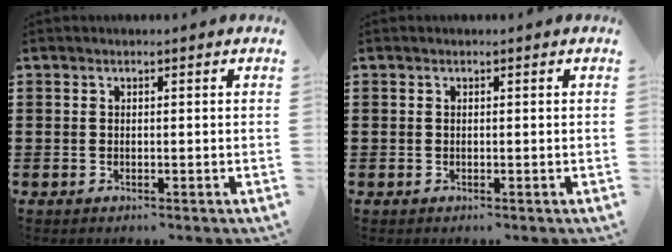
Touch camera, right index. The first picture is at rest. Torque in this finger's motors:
{"motor_torque": [-0.34, 0.52, -0.01, 0.00]}